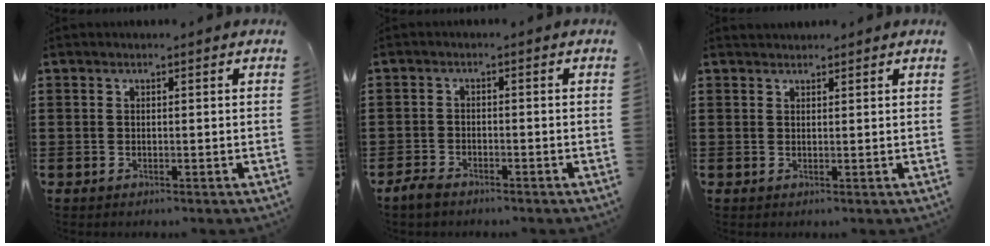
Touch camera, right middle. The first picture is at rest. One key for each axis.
{"total": 2.3, "fx": -2.0, "fy": 0.8, "fz": 0.8, "tx": -0.025, "ty": 0.000, "tz": -0.041}
{"total": 1.2, "fx": 1.1, "fy": 0.3, "fz": -0.1, "tx": -0.001, "ty": 0.001, "tz": 0.022}